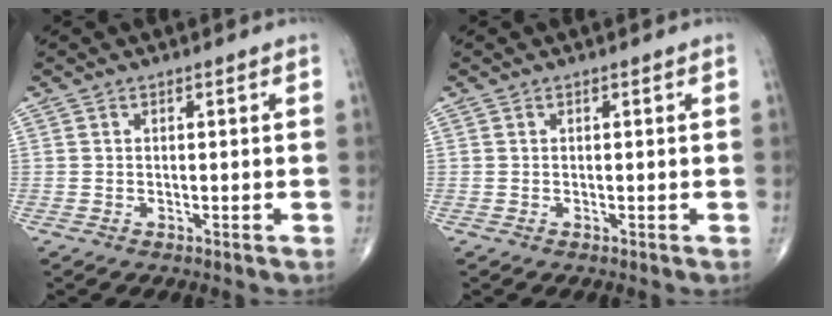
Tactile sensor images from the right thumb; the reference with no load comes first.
{"total": 0.0}